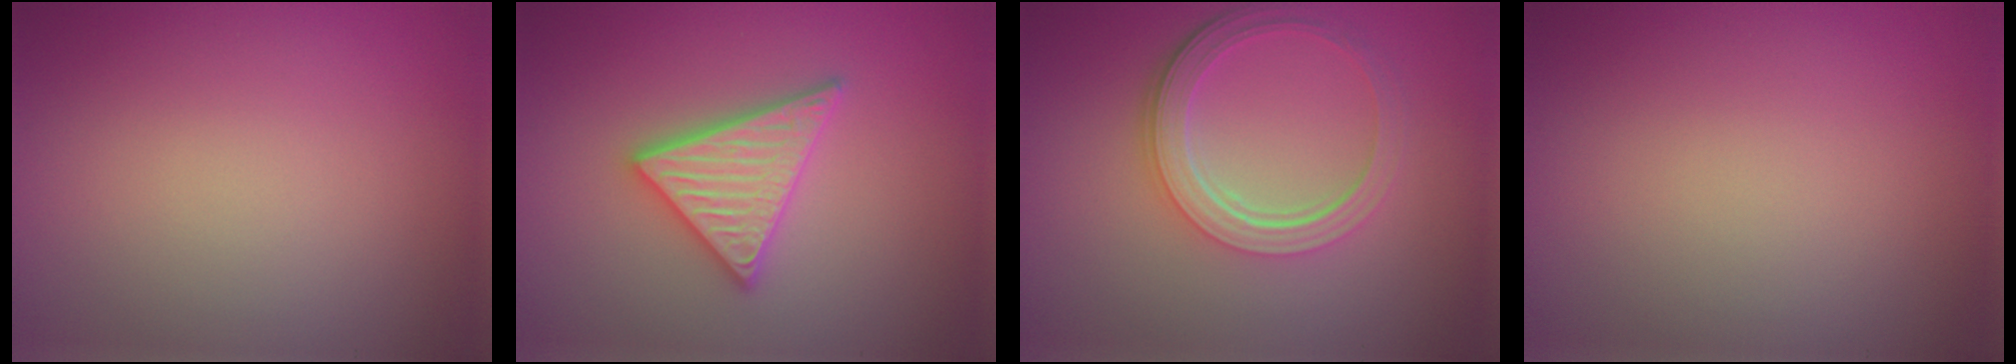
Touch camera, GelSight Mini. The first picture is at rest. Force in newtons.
{"total": 4.7, "press": 4.7, "slide": 0.6}
{"total": 5.2, "press": 3.8, "slide": 3.5}
{"total": 0.0}